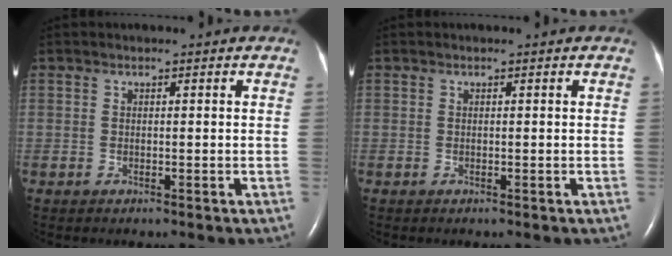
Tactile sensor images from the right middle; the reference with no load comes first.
{"total": 0.0}